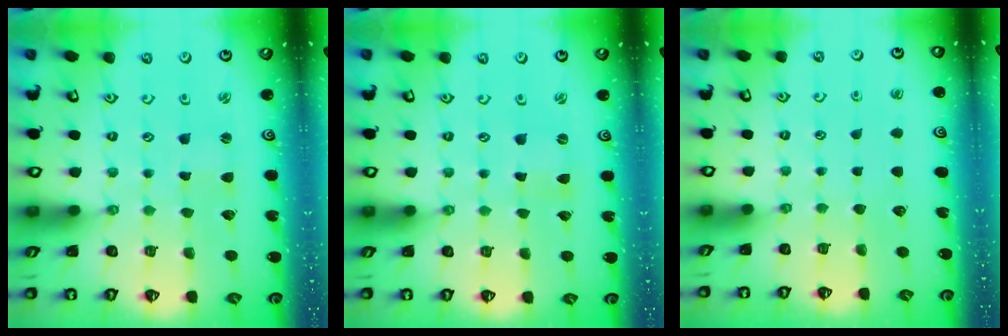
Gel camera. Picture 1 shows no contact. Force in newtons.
{"total": 0.0}
{"total": 0.0}